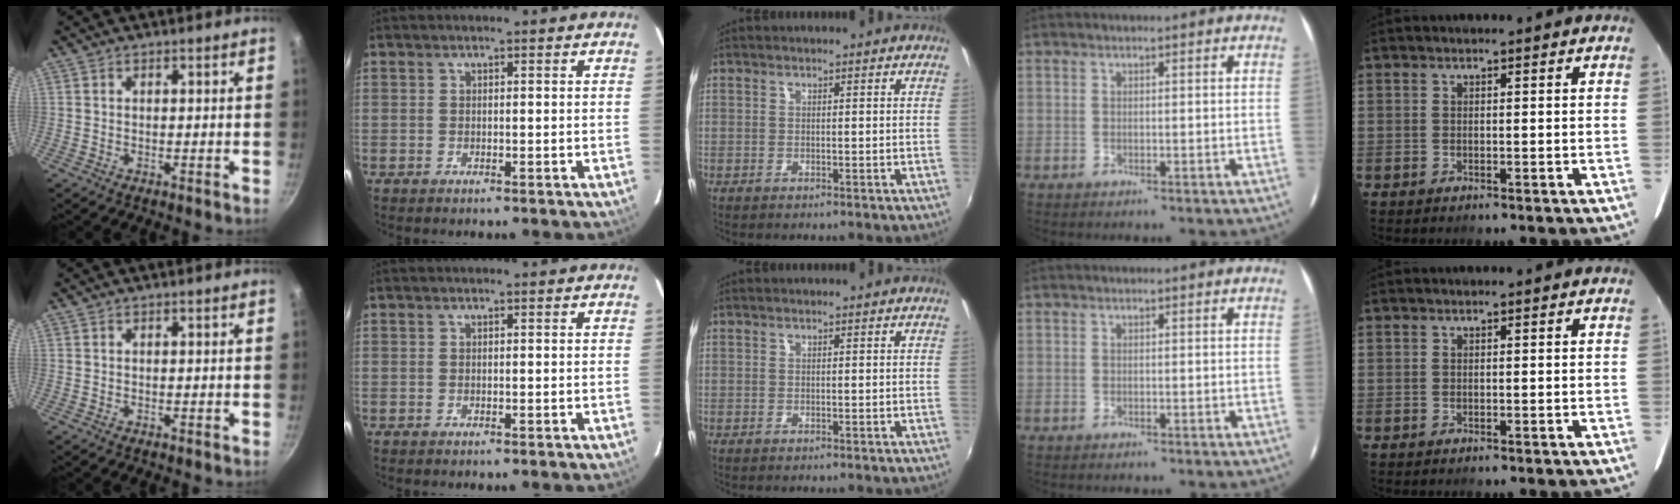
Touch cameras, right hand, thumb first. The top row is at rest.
{}